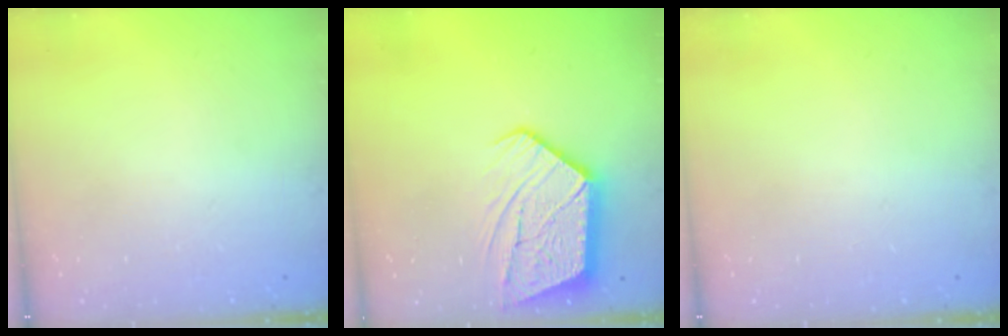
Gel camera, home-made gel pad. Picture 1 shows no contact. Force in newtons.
{"total": 17.9, "press": 17.8, "slide": 1.6}
{"total": 0.0}